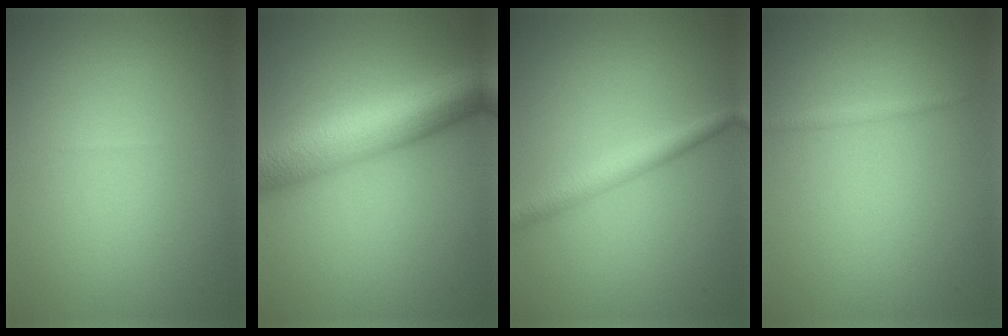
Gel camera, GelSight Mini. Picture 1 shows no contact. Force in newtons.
{"total": 9.3, "press": 9.3, "slide": 0.3}
{"total": 2.5, "press": 2.5, "slide": 0.1}
{"total": 0.7, "press": 0.7, "slide": 0.1}